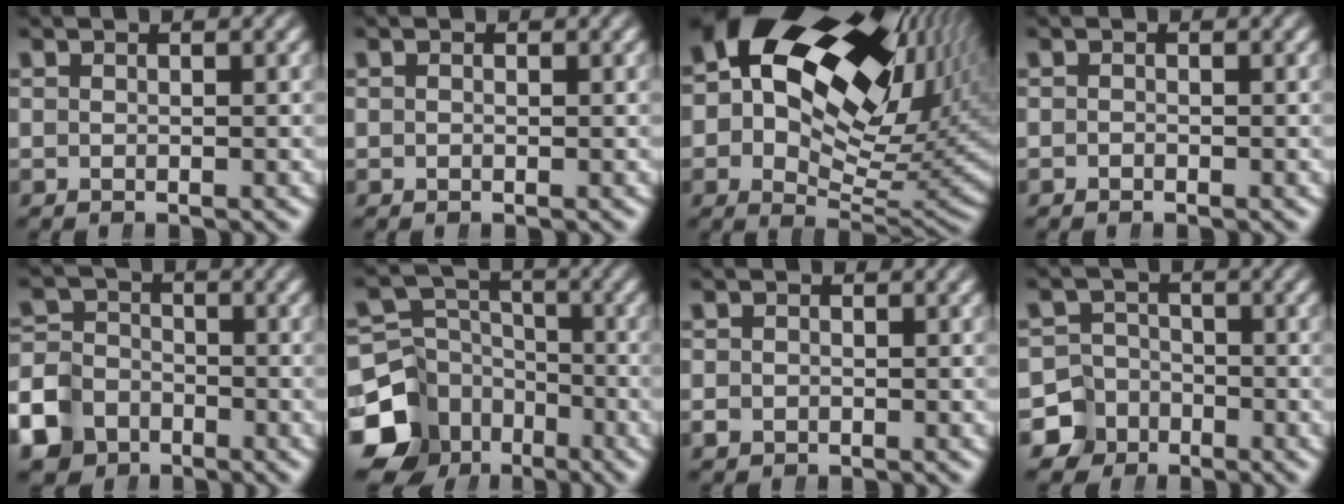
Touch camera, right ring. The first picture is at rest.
{"total": 0.0}
{"total": 23.6, "force": [4.0, 14.9, 17.8], "torque": [-0.256, 0.005, 0.055]}
{"total": 0.5, "force": [-0.5, 0.0, -0.1], "torque": [0.007, -0.004, -0.007]}
{"total": 8.8, "force": [-3.9, 7.3, 2.9], "torque": [-0.054, -0.040, -0.055]}
{"total": 12.1, "force": [-4.8, 9.7, 5.4], "torque": [-0.075, -0.044, -0.073]}
{"total": 1.0, "force": [-0.5, 0.8, 0.3], "torque": [-0.004, -0.007, -0.003]}
{"total": 8.4, "force": [-4.5, 6.8, 1.9], "torque": [-0.027, -0.038, -0.071]}